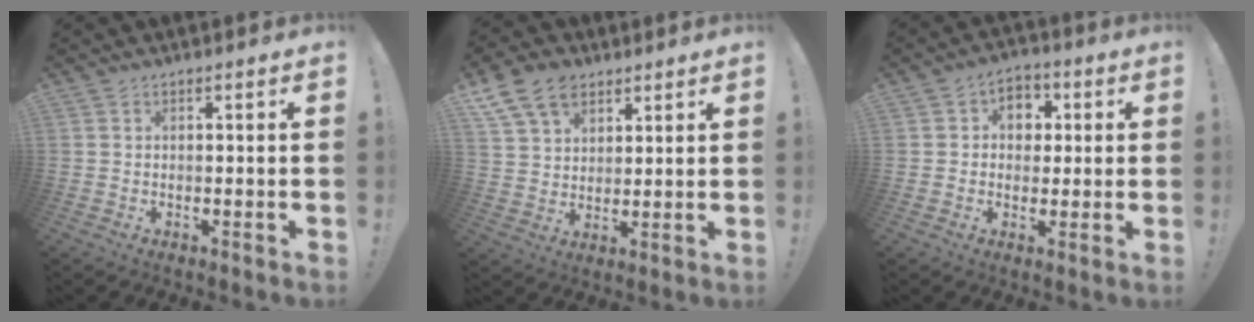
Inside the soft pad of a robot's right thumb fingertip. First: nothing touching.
{"total": 11.9, "force": [7.1, 8.1, 5.0], "torque": [-0.085, -0.034, 0.140]}
{"total": 7.2, "force": [1.1, 6.3, 3.2], "torque": [-0.036, 0.002, 0.022]}